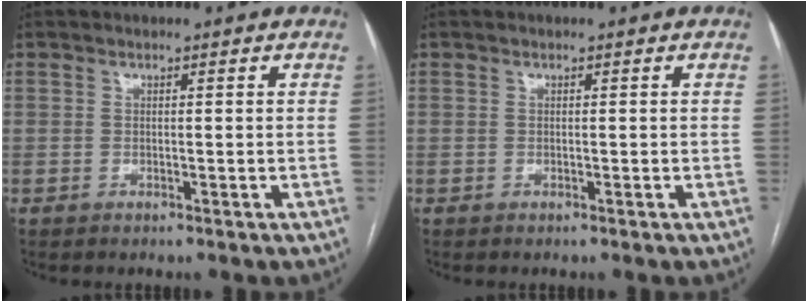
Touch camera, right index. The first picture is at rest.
{"total": 0.0}